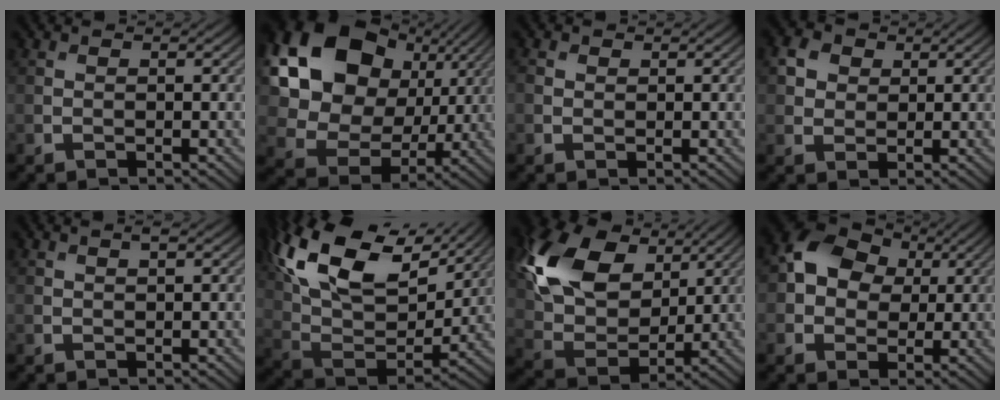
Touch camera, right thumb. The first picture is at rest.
{"total": 20.1, "force": [6.9, 15.4, 11.0], "torque": [-0.288, 0.039, 0.152]}
{"total": 0.9, "force": [0.4, 0.8, 0.3], "torque": [-0.009, 0.001, 0.006]}
{"total": 3.8, "force": [1.4, 3.1, 1.6], "torque": [-0.040, 0.004, 0.023]}
{"total": 1.2, "force": [0.7, 0.2, 0.9], "torque": [-0.020, 0.005, 0.013]}
{"total": 19.0, "force": [10.7, 9.6, 12.4], "torque": [-0.285, 0.044, 0.174]}
{"total": 15.2, "force": [6.2, 10.0, 9.7], "torque": [-0.230, 0.018, 0.112]}
{"total": 9.6, "force": [2.1, 7.5, 5.6], "torque": [-0.121, 0.017, 0.023]}